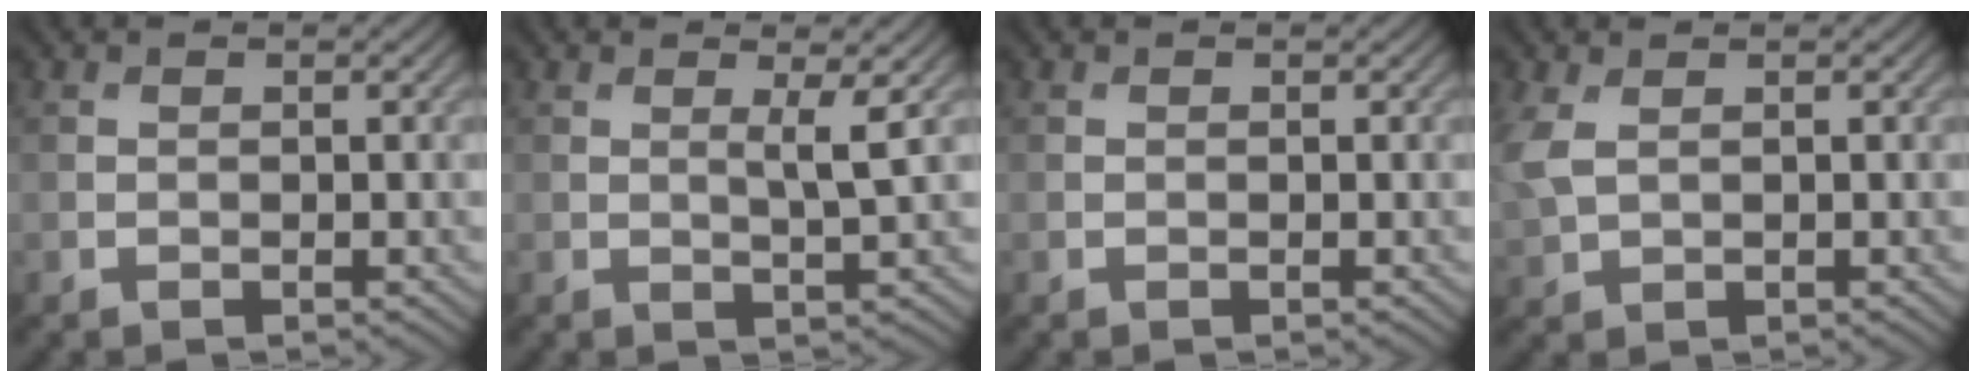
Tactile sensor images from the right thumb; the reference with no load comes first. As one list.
[{"total": 2.4, "force": [0.8, 0.1, 2.3], "torque": [-0.046, -0.001, 0.012]}, {"total": 0.0}, {"total": 3.7, "force": [1.1, 2.2, 2.8], "torque": [-0.094, 0.004, 0.023]}]